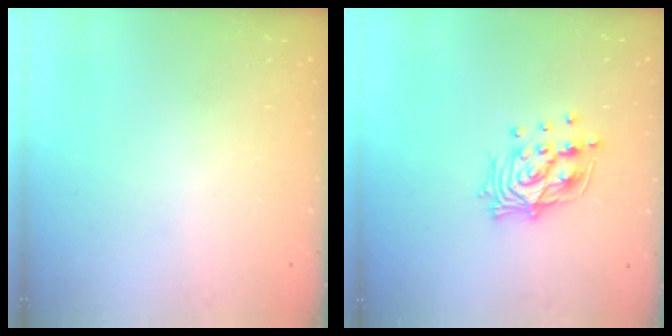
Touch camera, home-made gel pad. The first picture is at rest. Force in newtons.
{"total": 12.7, "press": 12.7, "slide": 1.3}